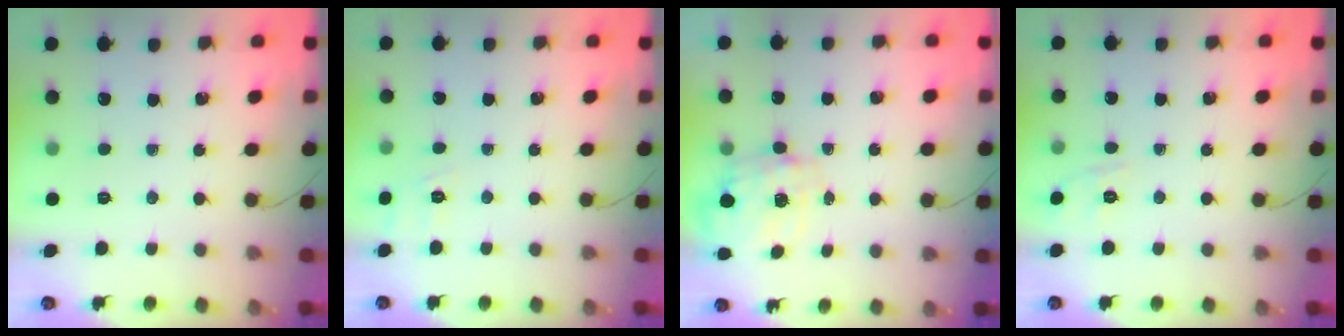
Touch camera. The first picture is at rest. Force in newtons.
{"total": 3.3, "press": 2.6, "slide": 2.0}
{"total": 2.5, "press": 2.3, "slide": 1.0}
{"total": 1.7, "press": 0.3, "slide": 1.6}